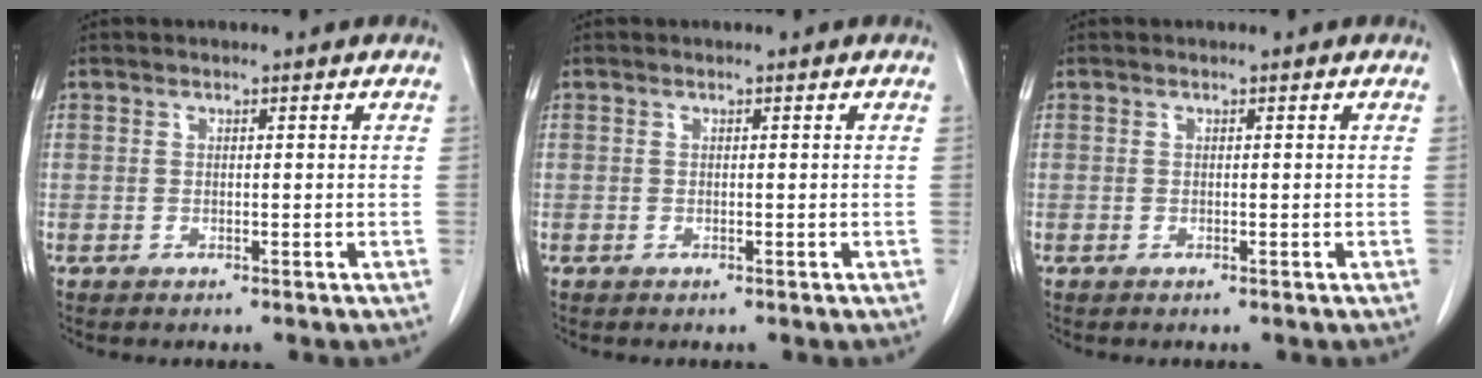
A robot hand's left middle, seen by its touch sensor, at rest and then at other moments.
{"total": 0.0}
{"total": 0.0}